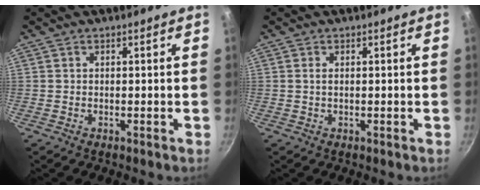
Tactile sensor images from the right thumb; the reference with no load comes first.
{"total": 1.0, "force": [0.2, 0.4, 0.8], "torque": [-0.016, 0.001, 0.002]}